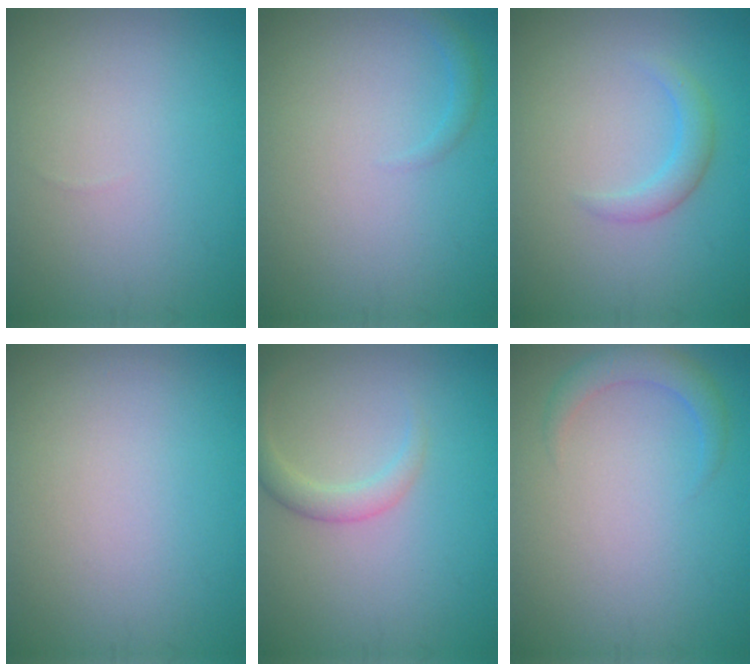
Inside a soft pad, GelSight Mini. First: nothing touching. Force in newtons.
{"total": 0.9, "press": 0.9, "slide": 0.1}
{"total": 1.8, "press": 1.8, "slide": 0.1}
{"total": 0.0}
{"total": 2.0, "press": 2.0, "slide": 0.0}
{"total": 2.1, "press": 2.1, "slide": 0.2}